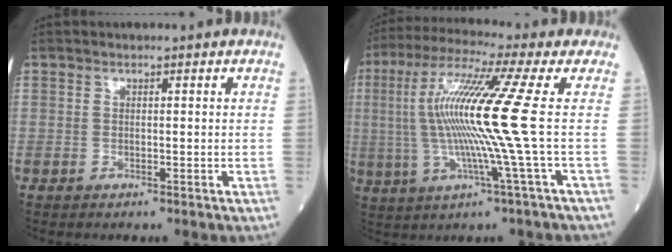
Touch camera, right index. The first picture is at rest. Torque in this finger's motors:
{"motor_torque": [2.12, 0.02, 1.05, 0.21]}